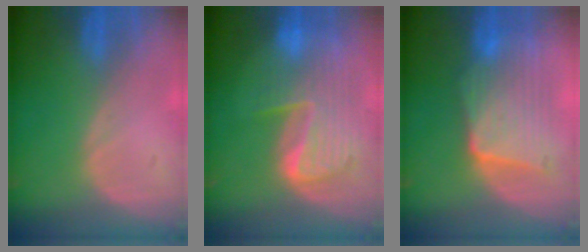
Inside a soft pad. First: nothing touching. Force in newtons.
{"total": 9.9, "press": 8.6, "slide": 5.0}
{"total": 9.3, "press": 8.6, "slide": 3.3}